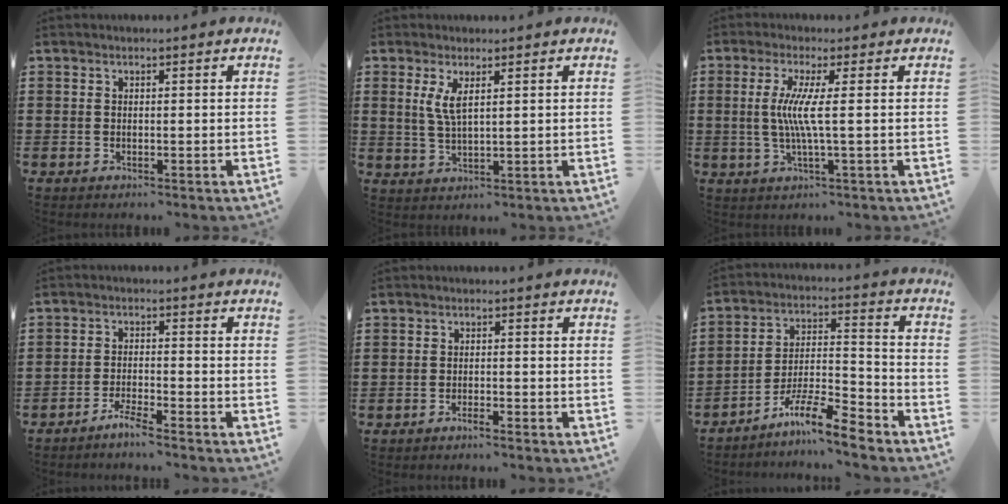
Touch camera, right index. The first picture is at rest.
{"total": 3.8, "force": [1.5, 1.1, 3.3], "torque": [-0.071, 0.003, 0.026]}
{"total": 5.8, "force": [0.2, -0.5, 5.8], "torque": [-0.123, -0.016, -0.005]}
{"total": 2.9, "force": [-2.6, -0.2, 1.1], "torque": [-0.028, 0.002, -0.052]}
{"total": 1.3, "force": [-1.2, 0.0, 0.6], "torque": [-0.013, -0.002, -0.022]}
{"total": 9.4, "force": [-7.8, 1.0, 5.2], "torque": [-0.089, 0.017, -0.149]}